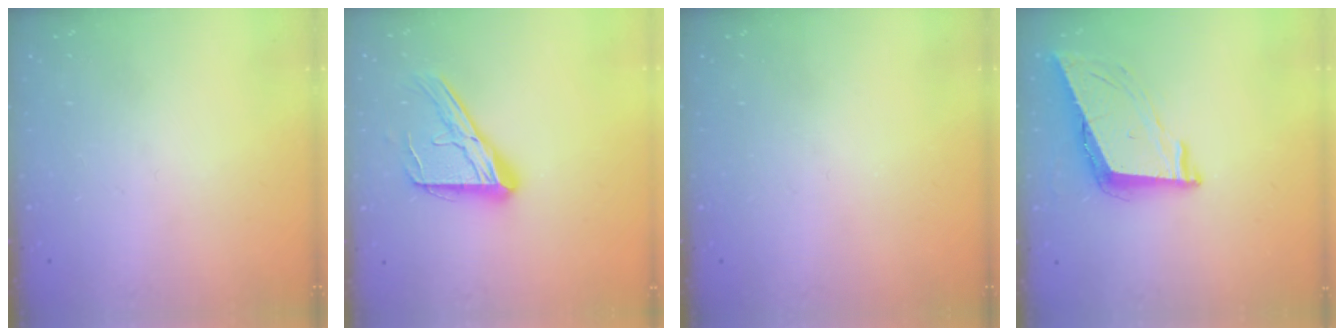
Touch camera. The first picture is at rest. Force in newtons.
{"total": 15.7, "press": 15.7, "slide": 1.5}
{"total": 0.0}
{"total": 8.9, "press": 8.5, "slide": 2.7}